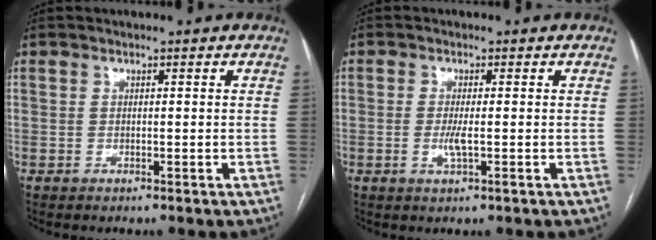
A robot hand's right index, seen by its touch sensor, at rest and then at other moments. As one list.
[{"total": 2.5, "force": [-0.5, 0.2, 2.5], "torque": [-0.053, -0.005, -0.011]}]